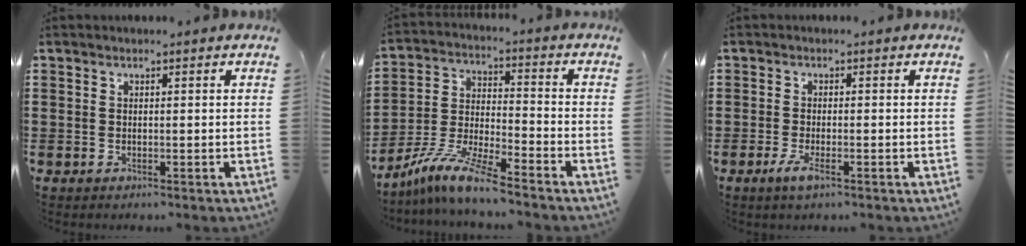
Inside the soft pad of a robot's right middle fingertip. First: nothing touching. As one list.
[{"total": 9.4, "force": [-8.3, 0.0, 4.4], "torque": [-0.102, -0.003, -0.168]}, {"total": 2.6, "force": [-1.3, 0.4, 2.2], "torque": [-0.052, -0.007, -0.026]}]